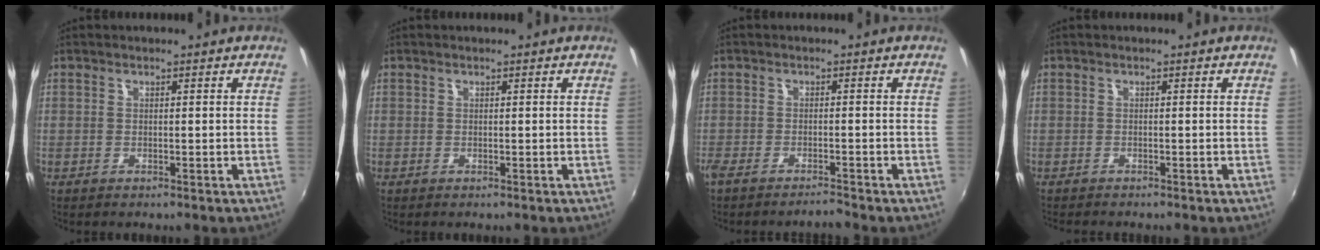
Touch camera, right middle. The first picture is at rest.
{"total": 0.0}
{"total": 2.9, "force": [-2.8, -0.2, 0.7], "torque": [-0.027, -0.009, -0.056]}
{"total": 1.3, "force": [-1.2, 0.1, 0.4], "torque": [-0.009, -0.010, -0.020]}